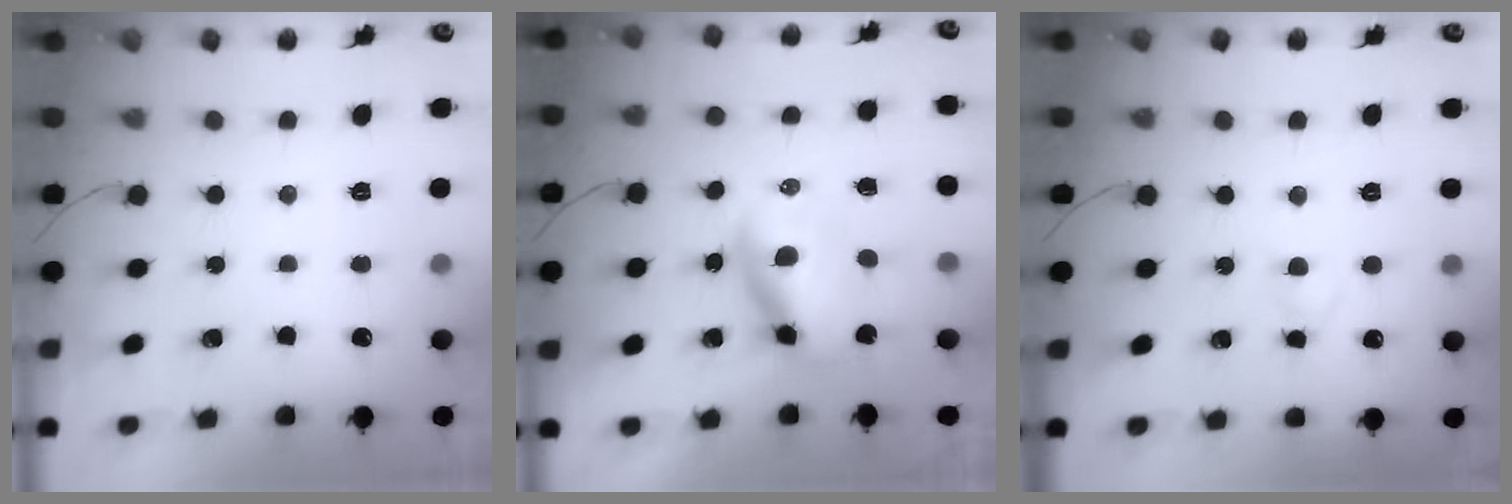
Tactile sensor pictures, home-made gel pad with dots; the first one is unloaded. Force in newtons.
{"total": 6.0, "press": 5.7, "slide": 1.8}
{"total": 2.6, "press": 2.4, "slide": 1.1}